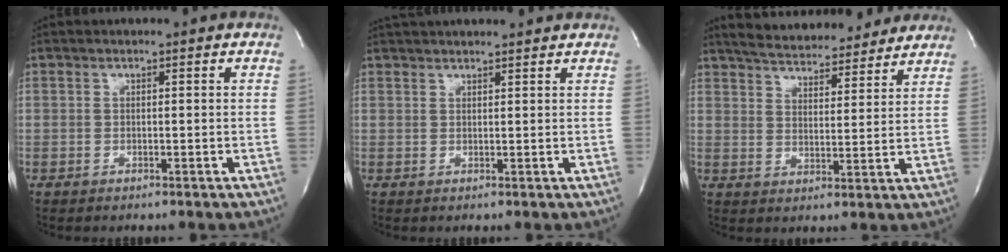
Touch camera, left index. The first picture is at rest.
{"total": 9.4, "force": [8.7, 1.4, 3.4], "torque": [-0.049, 0.029, 0.114]}
{"total": 18.4, "force": [16.6, 4.6, 6.5], "torque": [-0.105, 0.013, 0.227]}